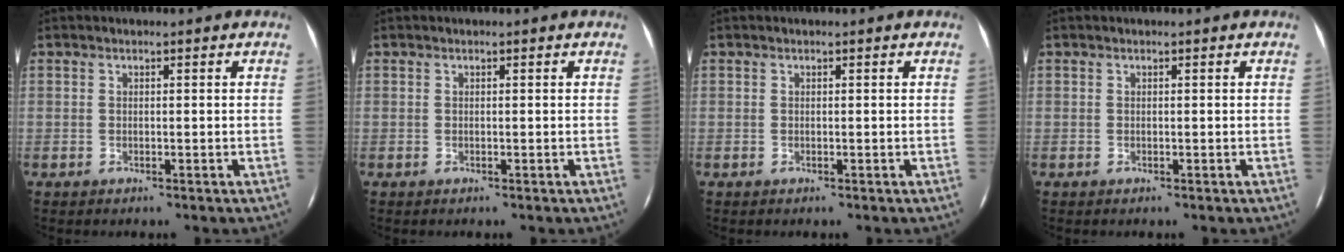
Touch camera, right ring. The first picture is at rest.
{"total": 0.0}
{"total": 0.0}
{"total": 0.0}